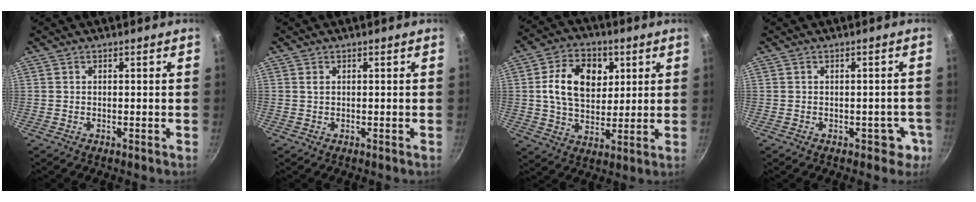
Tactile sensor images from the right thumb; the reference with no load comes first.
{"total": 0.8, "force": [0.3, 0.5, 0.5], "torque": [-0.009, 0.000, 0.004]}
{"total": 13.7, "force": [3.3, 9.7, 9.1], "torque": [-0.126, -0.003, 0.049]}
{"total": 3.7, "force": [-1.5, 2.7, 1.9], "torque": [0.006, 0.023, -0.005]}